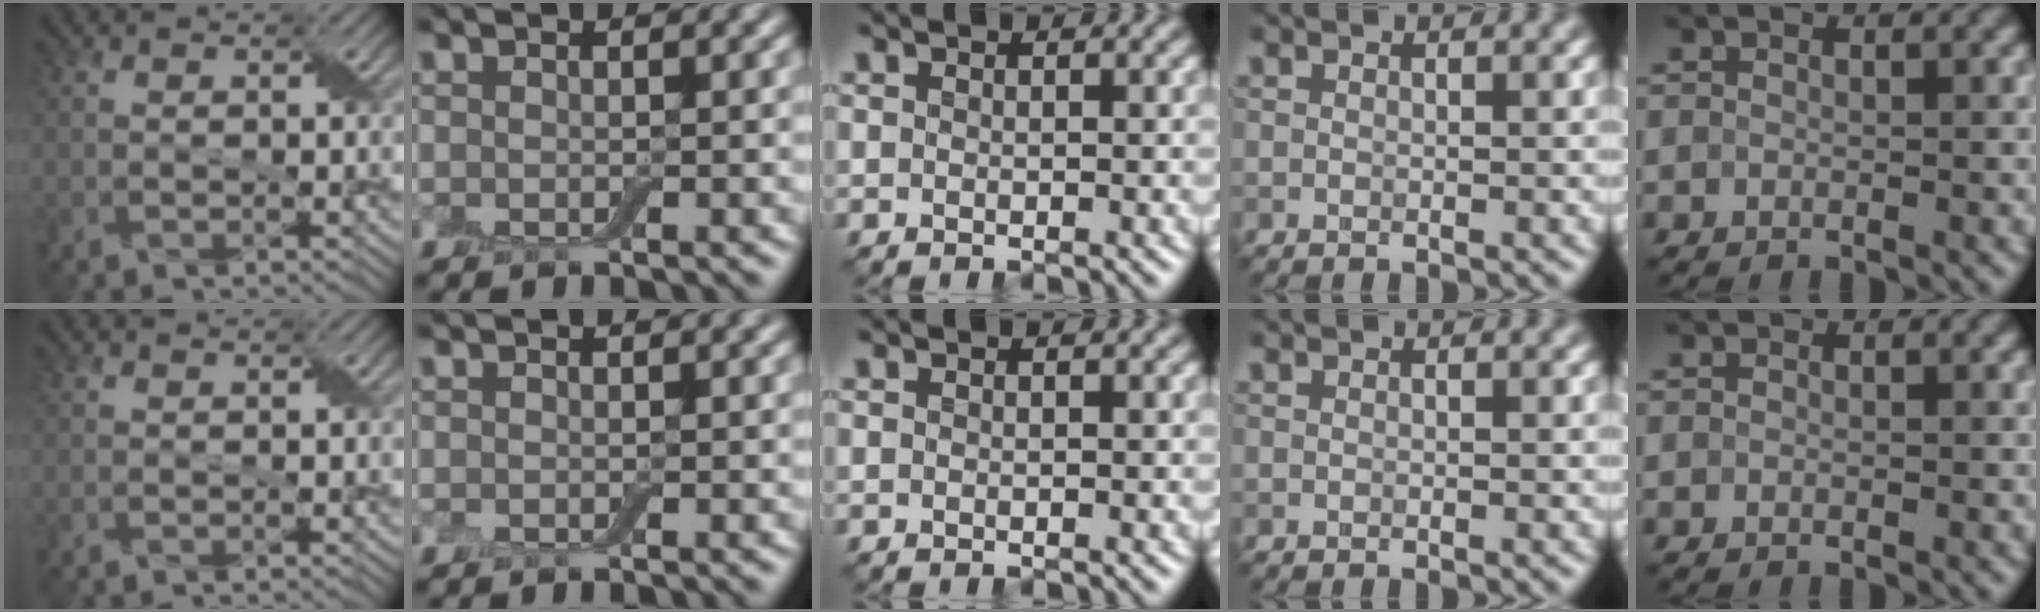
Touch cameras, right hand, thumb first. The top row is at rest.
{}